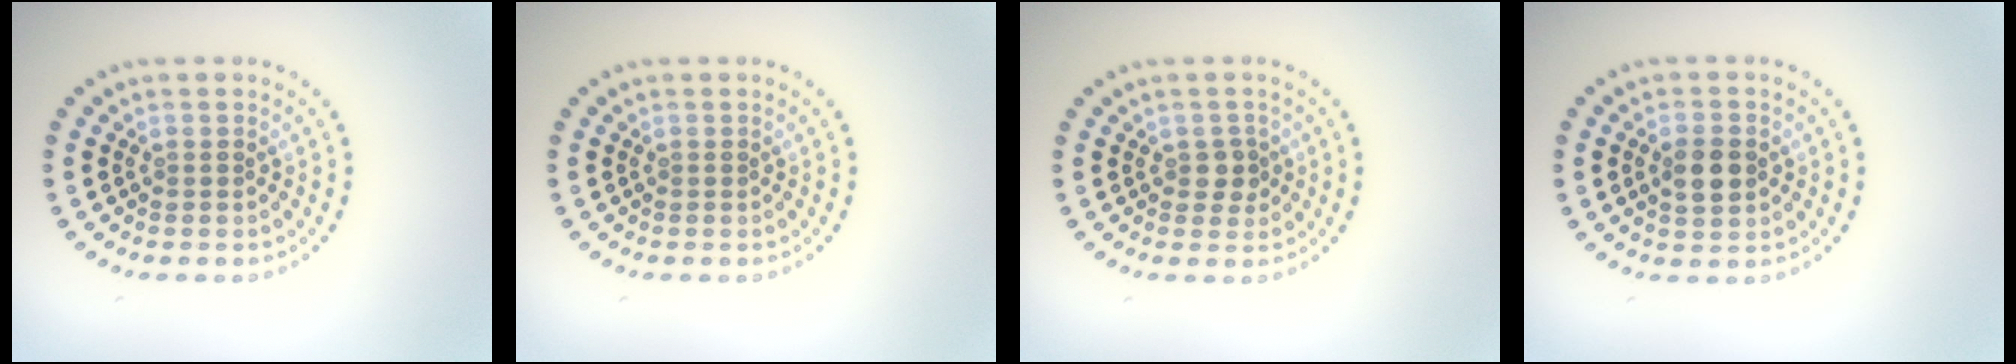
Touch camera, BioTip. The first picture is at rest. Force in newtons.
{"total": 0.0}
{"total": 1.6, "press": 1.5, "slide": 0.5}
{"total": 2.8, "press": 2.8, "slide": 0.1}